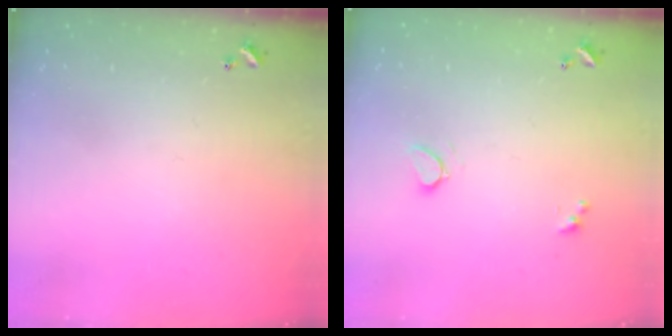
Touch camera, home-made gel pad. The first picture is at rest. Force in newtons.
{"total": 0.9, "press": 0.6, "slide": 0.6}